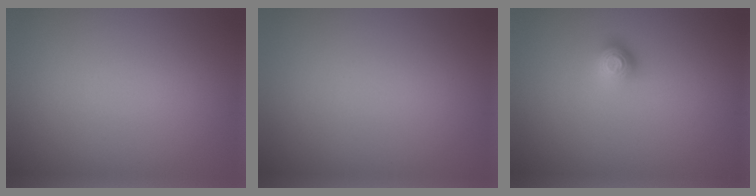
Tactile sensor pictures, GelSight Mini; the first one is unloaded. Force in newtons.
{"total": 0.0}
{"total": 1.5, "press": 1.1, "slide": 1.0}